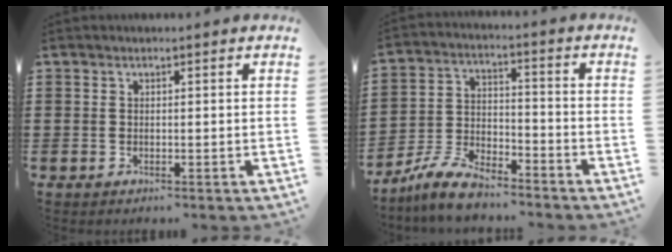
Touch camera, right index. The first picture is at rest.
{"total": 7.2, "force": [-6.5, 1.8, 2.6], "torque": [-0.067, 0.011, -0.128]}